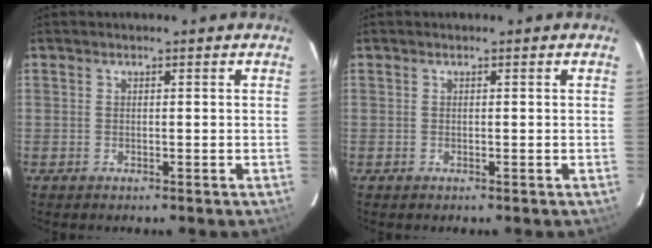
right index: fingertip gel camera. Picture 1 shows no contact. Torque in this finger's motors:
{"motor_torque": [0.00, 0.00, 0.01, 0.00]}